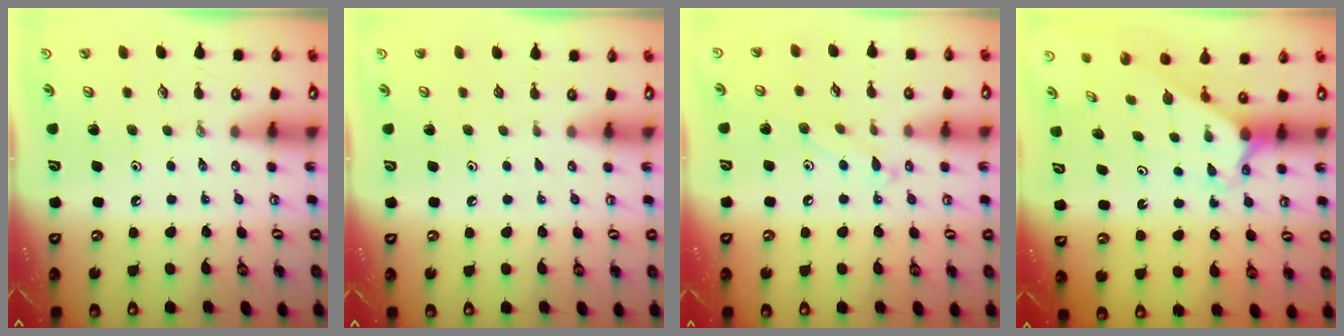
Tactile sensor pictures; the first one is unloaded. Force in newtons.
{"total": 0.8, "press": 0.8, "slide": 0.1}
{"total": 8.3, "press": 8.2, "slide": 0.6}
{"total": 2.3, "press": 2.3, "slide": 0.2}